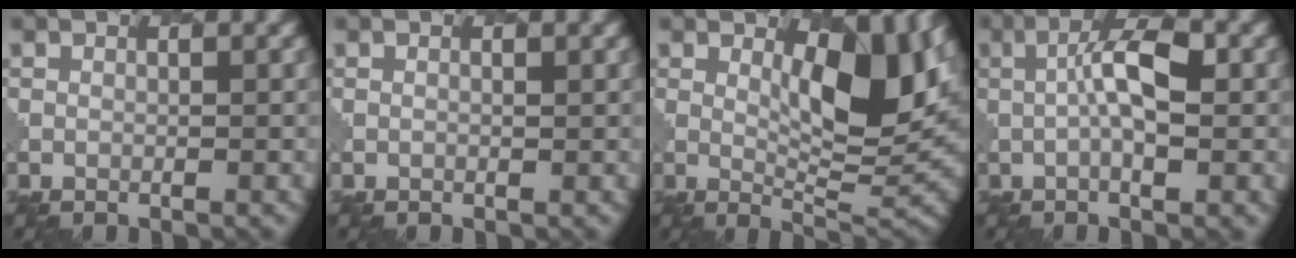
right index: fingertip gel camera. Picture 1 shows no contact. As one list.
[{"total": 0.0}, {"total": 9.7, "force": [1.8, 3.4, 8.9], "torque": [-0.123, -0.004, 0.037]}, {"total": 5.1, "force": [0.2, 1.4, 4.9], "torque": [-0.088, 0.005, 0.003]}]